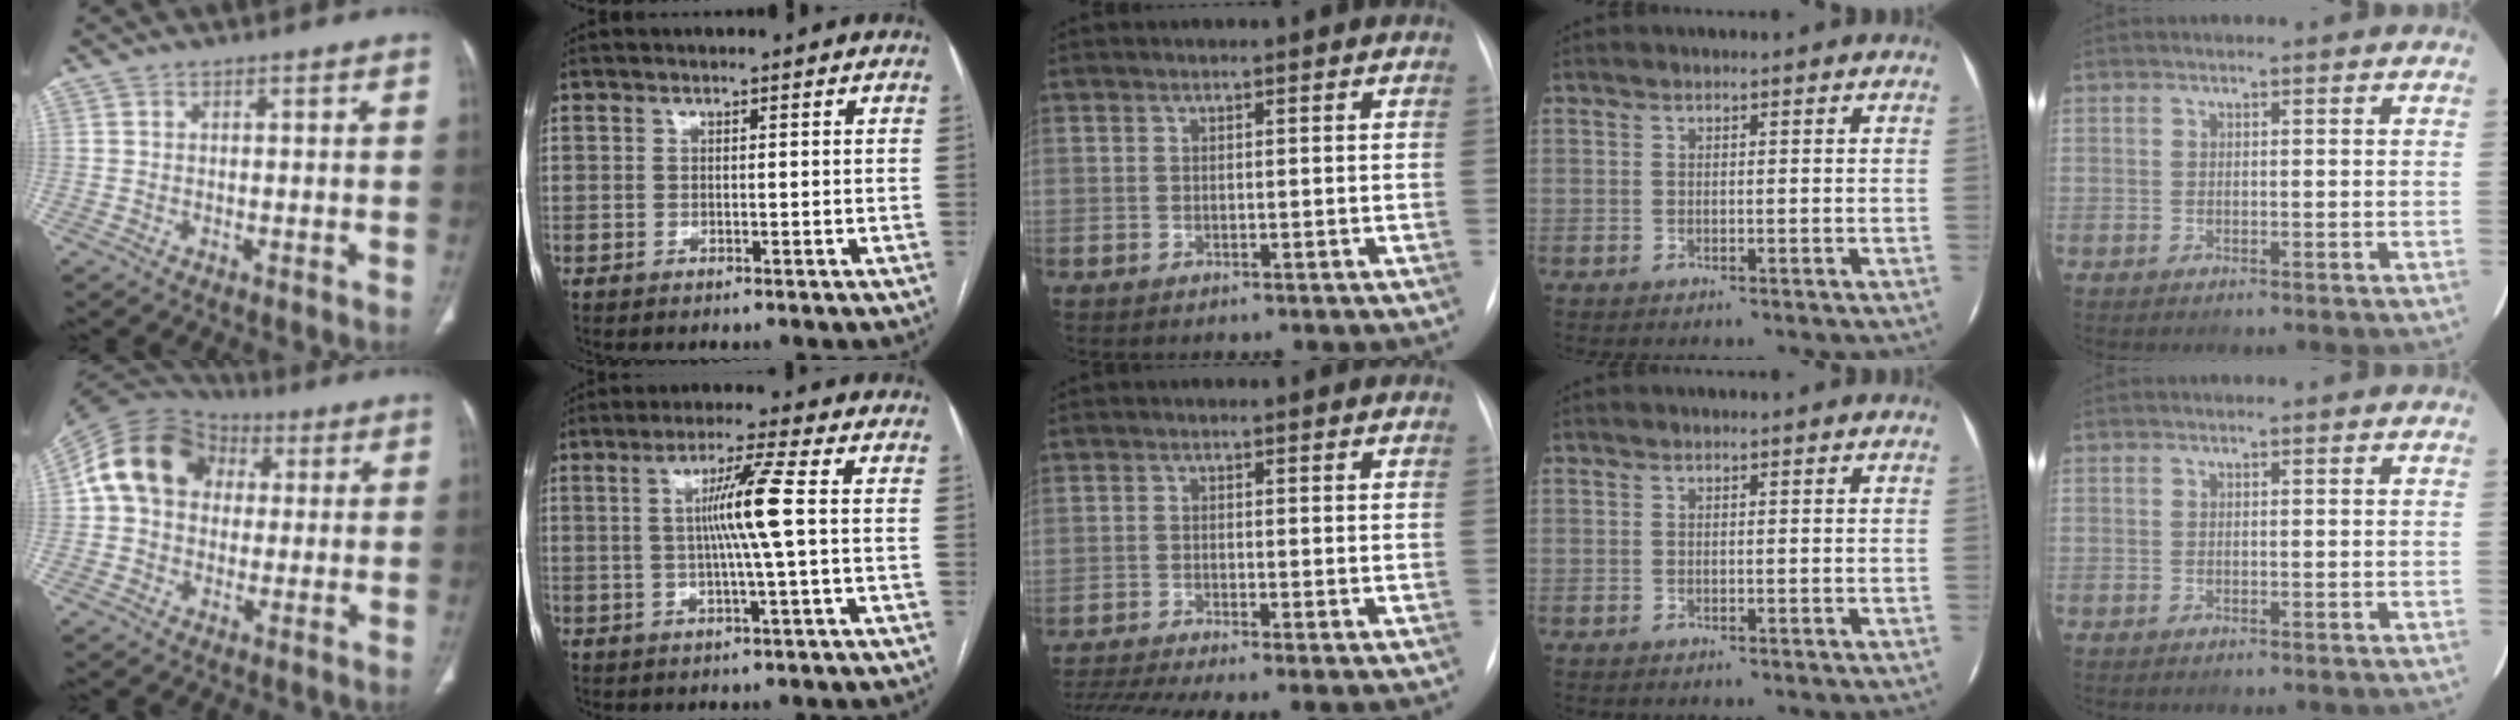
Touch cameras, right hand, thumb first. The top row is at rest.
{"thumb": {"total": 15.2, "force": [2.6, 12.2, 8.8], "torque": [-0.151, 0.029, 0.036]}, "index": {"total": 7.0, "force": [0.4, -1.4, 6.9], "torque": [-0.122, 0.004, 0.010]}, "middle": {"total": 8.4, "force": [-6.3, 0.2, 5.5], "torque": [-0.102, -0.013, -0.106]}}